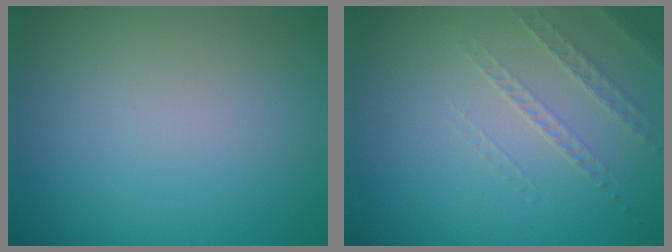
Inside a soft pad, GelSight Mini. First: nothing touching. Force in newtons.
{"total": 1.3, "press": 0.9, "slide": 0.9}